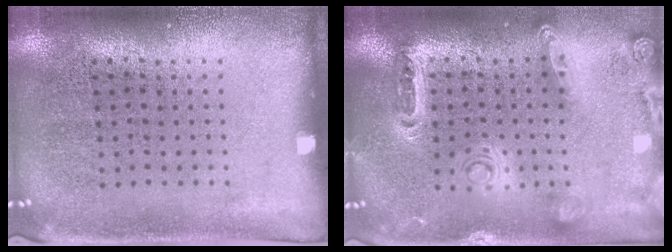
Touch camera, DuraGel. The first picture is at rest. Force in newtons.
{"total": 1.3, "press": 1.3, "slide": 0.2}